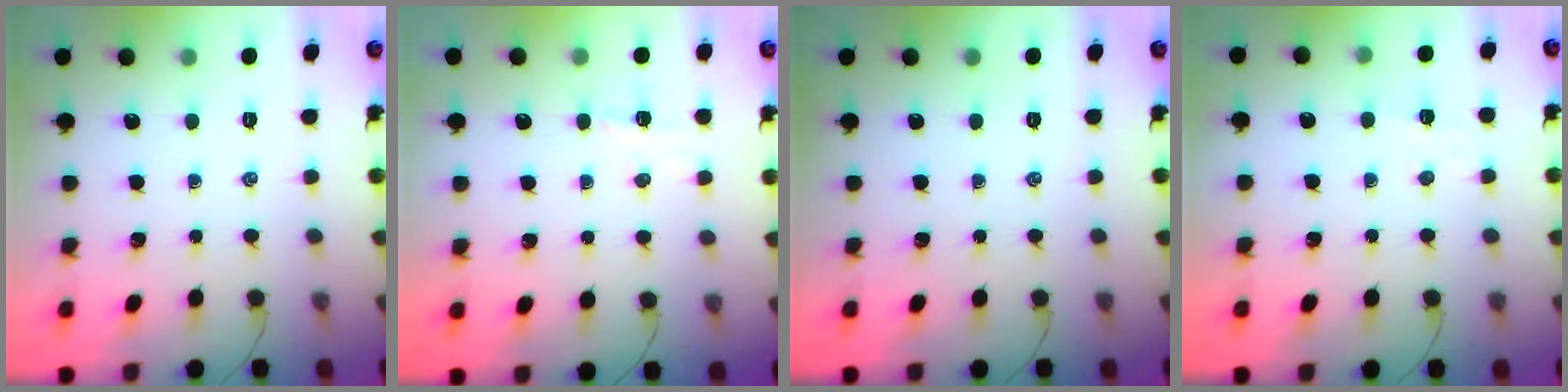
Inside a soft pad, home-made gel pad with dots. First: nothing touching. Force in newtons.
{"total": 3.0, "press": 2.8, "slide": 0.9}
{"total": 0.0}
{"total": 2.9, "press": 2.8, "slide": 0.7}